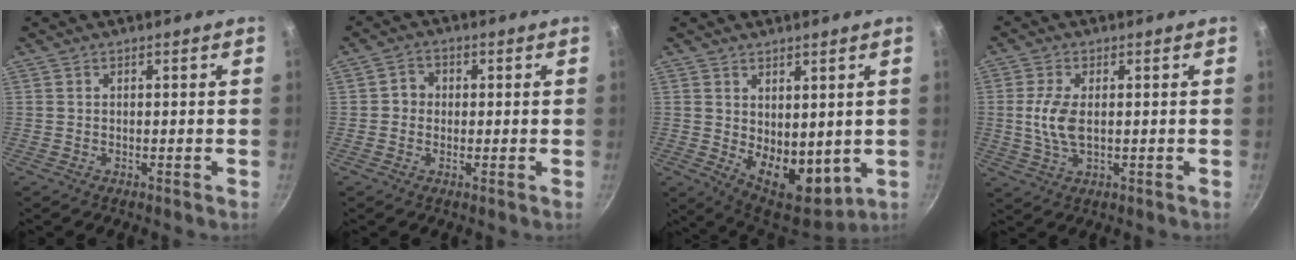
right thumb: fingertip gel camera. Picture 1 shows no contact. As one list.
[{"total": 3.3, "force": [0.0, 3.0, 1.3], "torque": [-0.002, 0.008, -0.008]}, {"total": 11.1, "force": [0.8, 6.9, 8.7], "torque": [-0.096, -0.035, 0.032]}, {"total": 6.4, "force": [0.2, 3.3, 5.5], "torque": [-0.118, -0.001, 0.001]}]